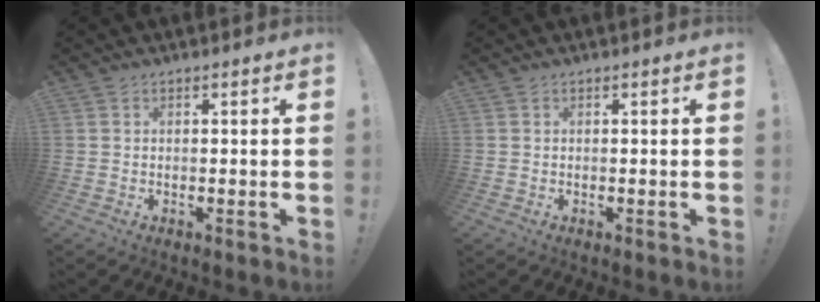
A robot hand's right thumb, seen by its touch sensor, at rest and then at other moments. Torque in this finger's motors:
{"motor_torque": [0.00, 0.00, 0.00, 0.01, 0.00]}